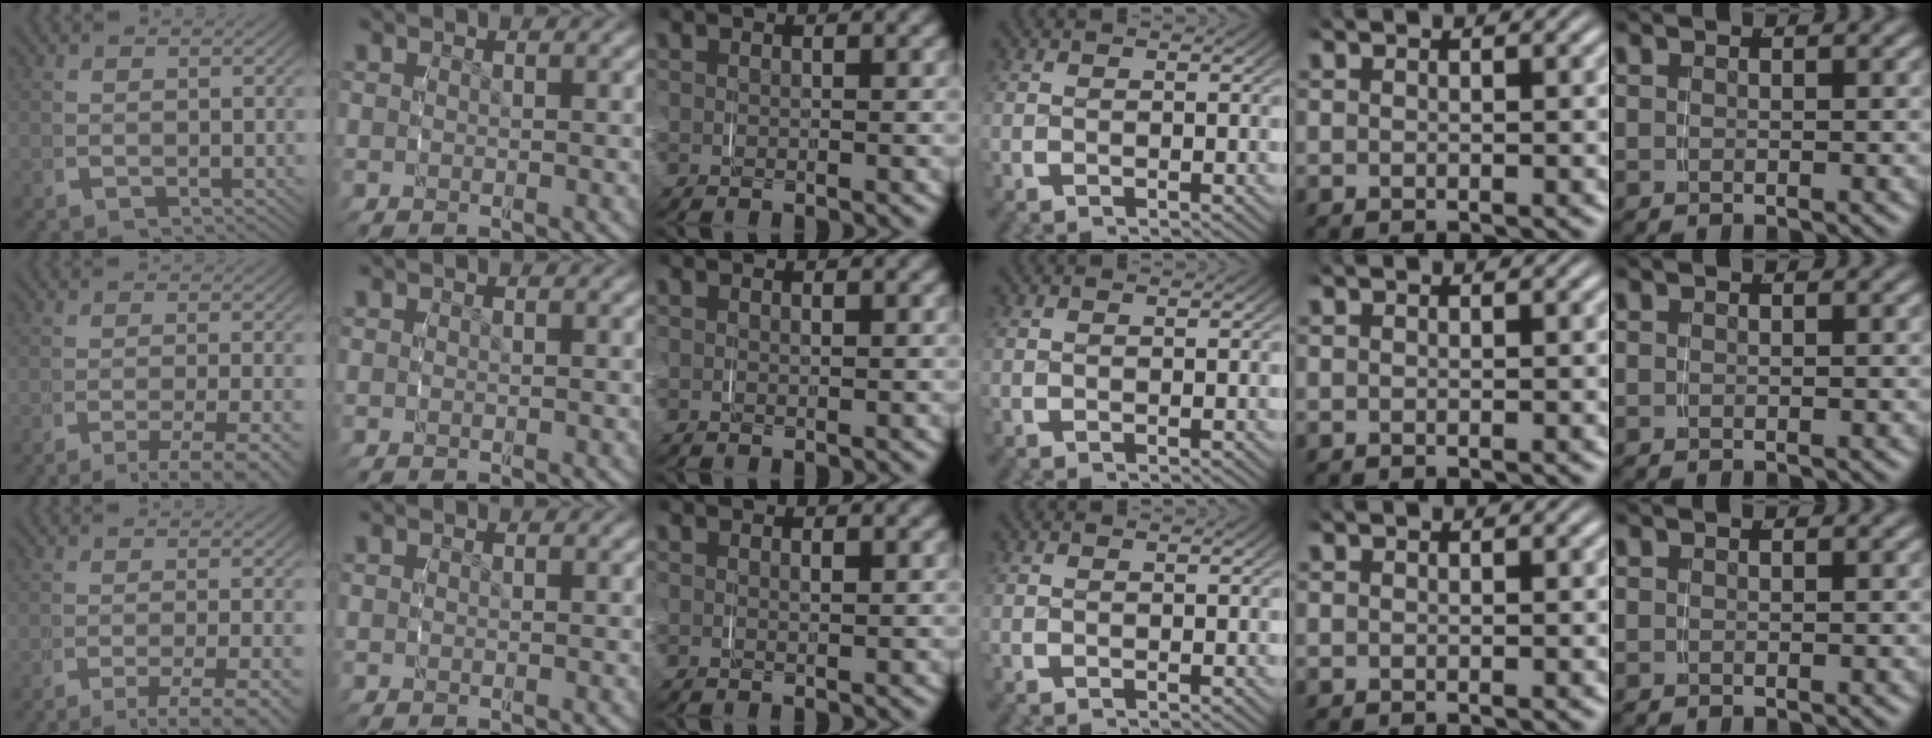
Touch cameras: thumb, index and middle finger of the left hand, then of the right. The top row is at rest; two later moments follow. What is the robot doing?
{"motion": "grasp_and_lifting", "object": "measuring cup"}